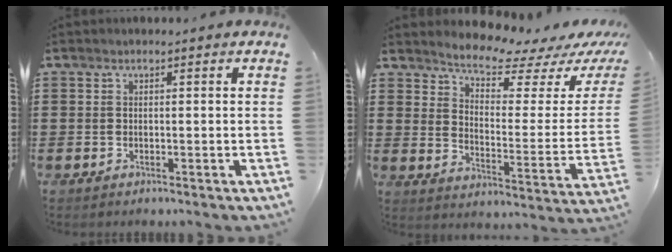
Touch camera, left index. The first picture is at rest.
{"total": 6.7, "force": [6.2, 0.9, 2.3], "torque": [-0.060, -0.050, 0.104]}